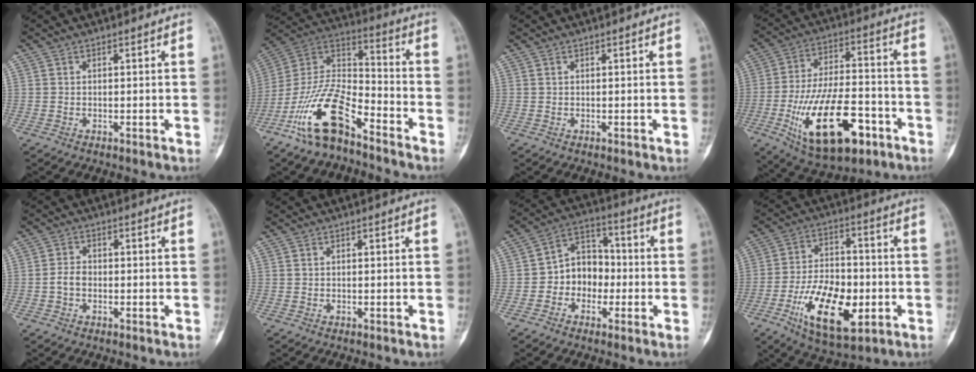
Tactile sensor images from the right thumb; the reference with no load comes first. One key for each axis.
{"total": 16.7, "fx": -10.5, "fy": 6.6, "fz": 11.1, "tx": -0.202, "ty": 0.075, "tz": -0.207}
{"total": 0.0}
{"total": 21.4, "fx": -8.6, "fy": 10.0, "fz": 16.9, "tx": -0.277, "ty": 0.032, "tz": -0.130}
{"total": 2.6, "fx": -0.6, "fy": 1.9, "fz": 1.7, "tx": -0.022, "ty": 0.008, "tz": -0.018}
{"total": 0.0}
{"total": 9.3, "fx": -1.6, "fy": 7.4, "fz": 5.3, "tx": -0.042, "ty": 0.038, "tz": -0.042}
{"total": 17.0, "fx": -5.5, "fy": 8.7, "fz": 13.4, "tx": -0.206, "ty": 0.013, "tz": -0.091}